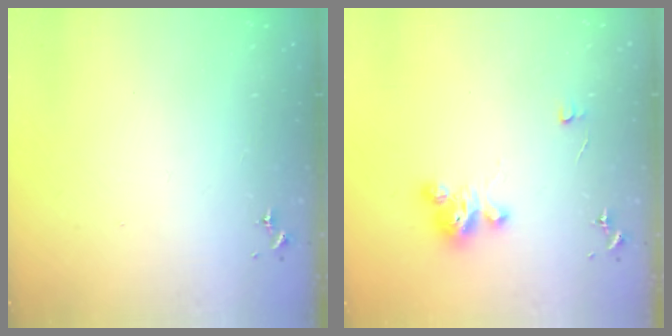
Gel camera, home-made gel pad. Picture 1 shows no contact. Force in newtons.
{"total": 5.3, "press": 5.3, "slide": 0.3}